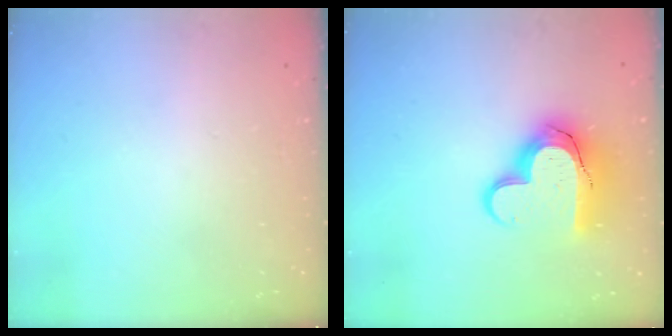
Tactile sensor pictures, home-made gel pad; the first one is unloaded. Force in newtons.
{"total": 18.5, "press": 18.5, "slide": 1.5}